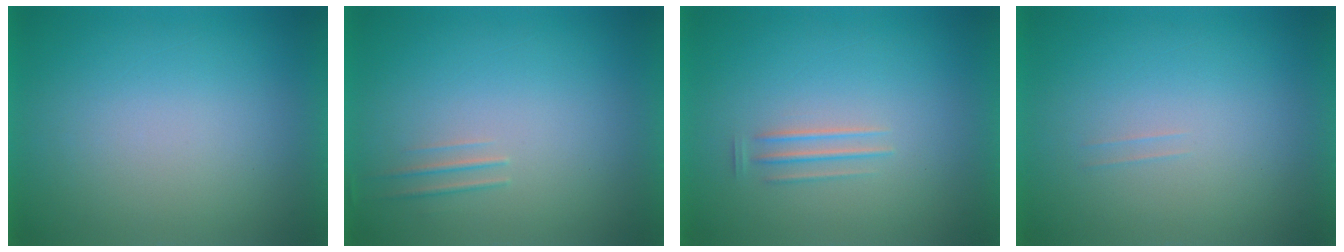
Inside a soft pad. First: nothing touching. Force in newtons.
{"total": 1.6}
{"total": 1.5}
{"total": 1.0}